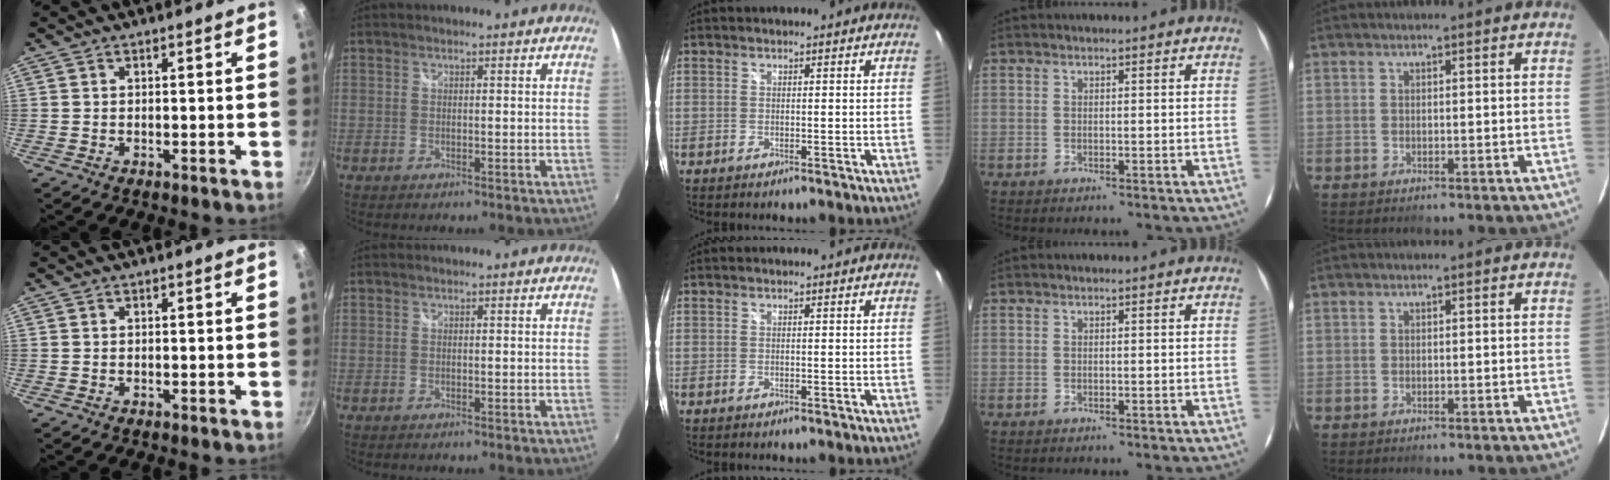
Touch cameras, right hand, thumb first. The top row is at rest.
{}